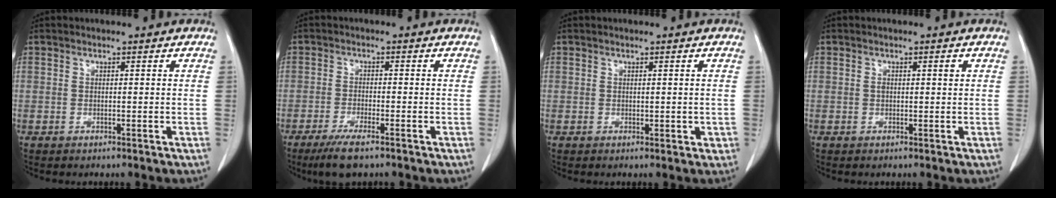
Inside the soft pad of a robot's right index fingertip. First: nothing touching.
{"total": 5.8, "force": [-4.1, 0.8, 4.1], "torque": [-0.081, -0.015, -0.067]}
{"total": 1.2, "force": [0.0, 0.8, 0.9], "torque": [-0.004, -0.001, 0.003]}
{"total": 1.1, "force": [0.3, 0.5, 0.9], "torque": [-0.015, 0.005, 0.008]}